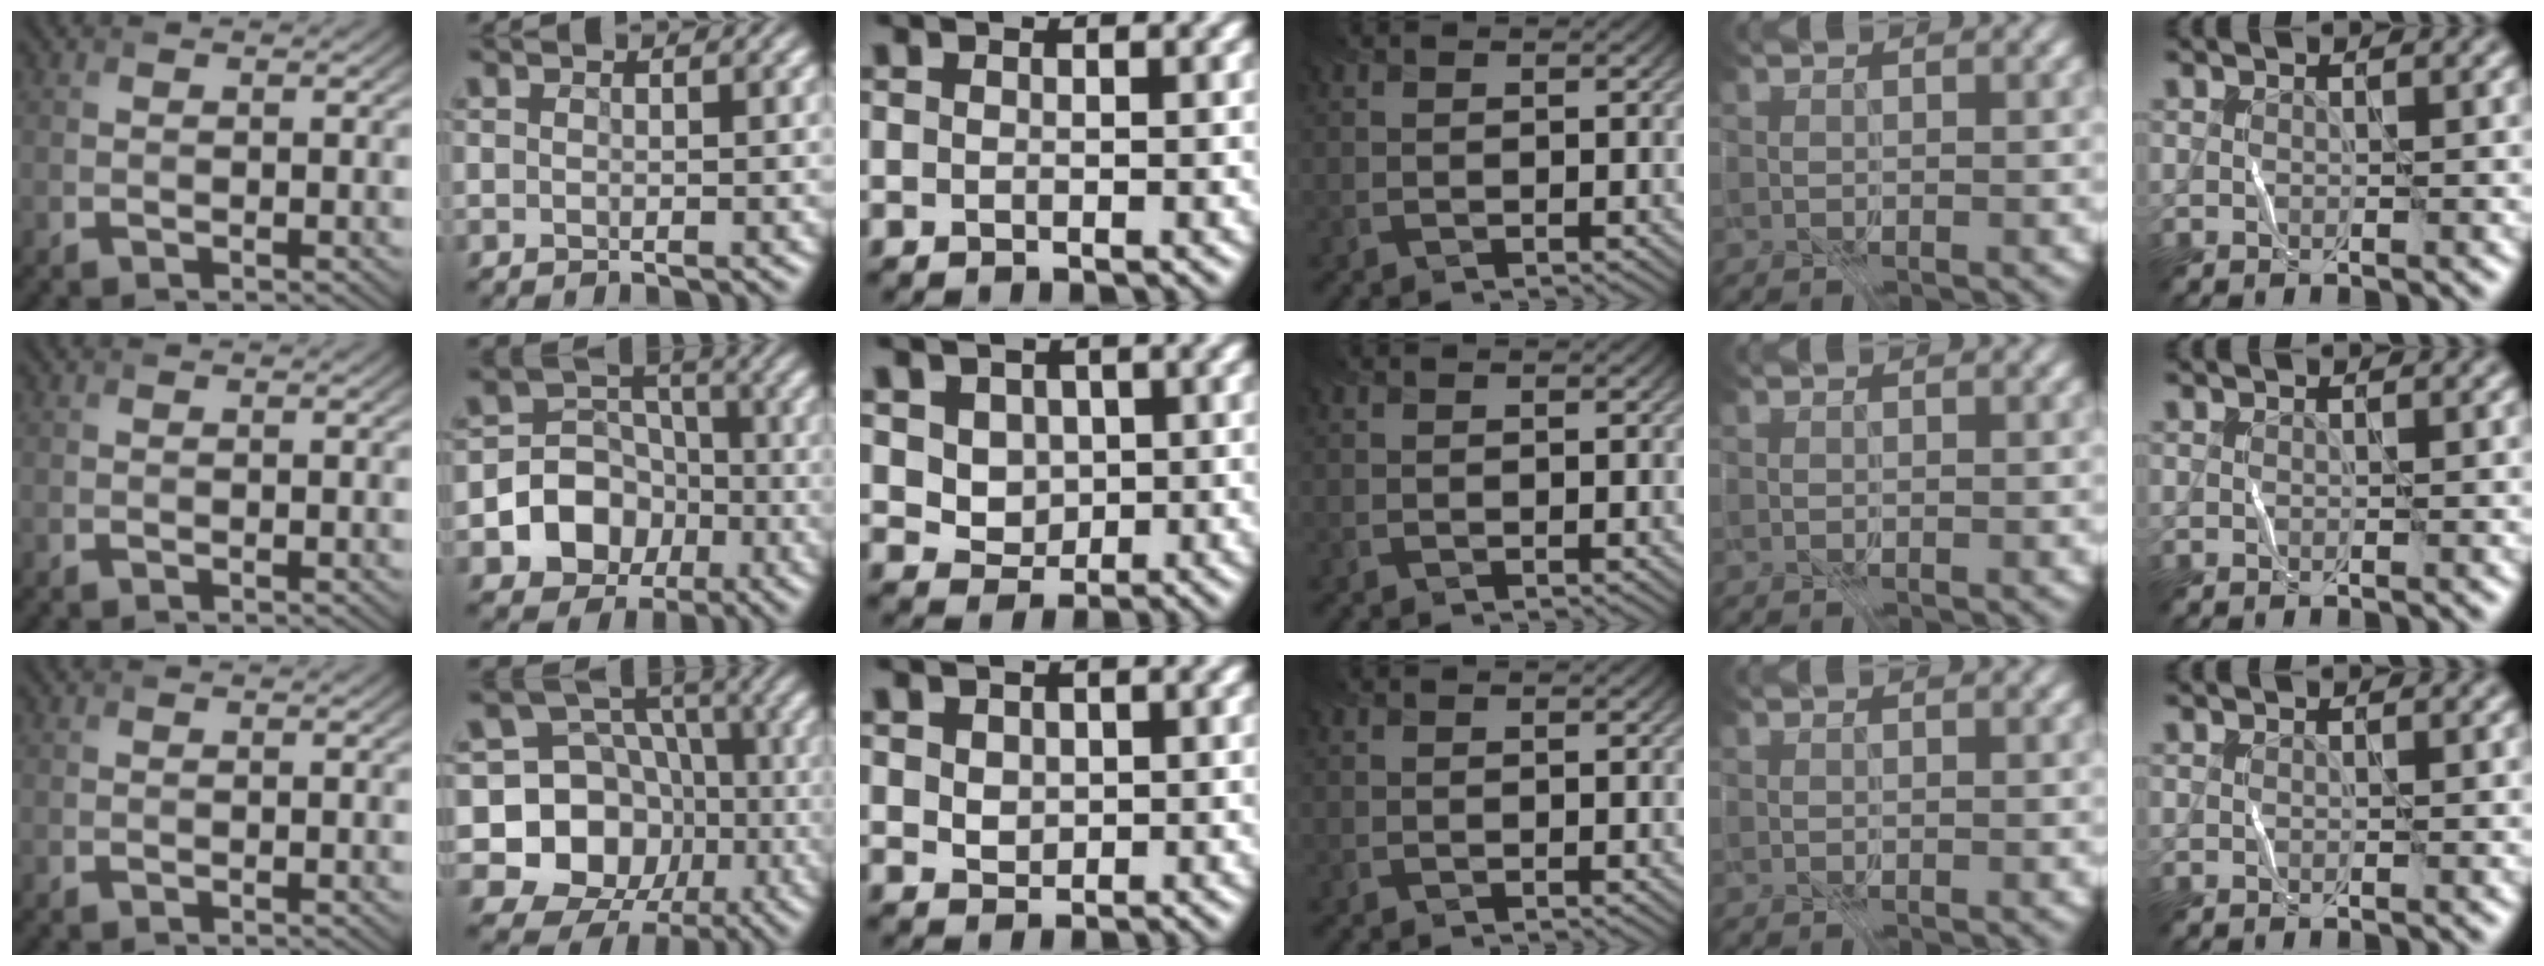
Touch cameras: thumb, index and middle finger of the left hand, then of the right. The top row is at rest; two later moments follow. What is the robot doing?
{"motion": "fold", "object": "file"}